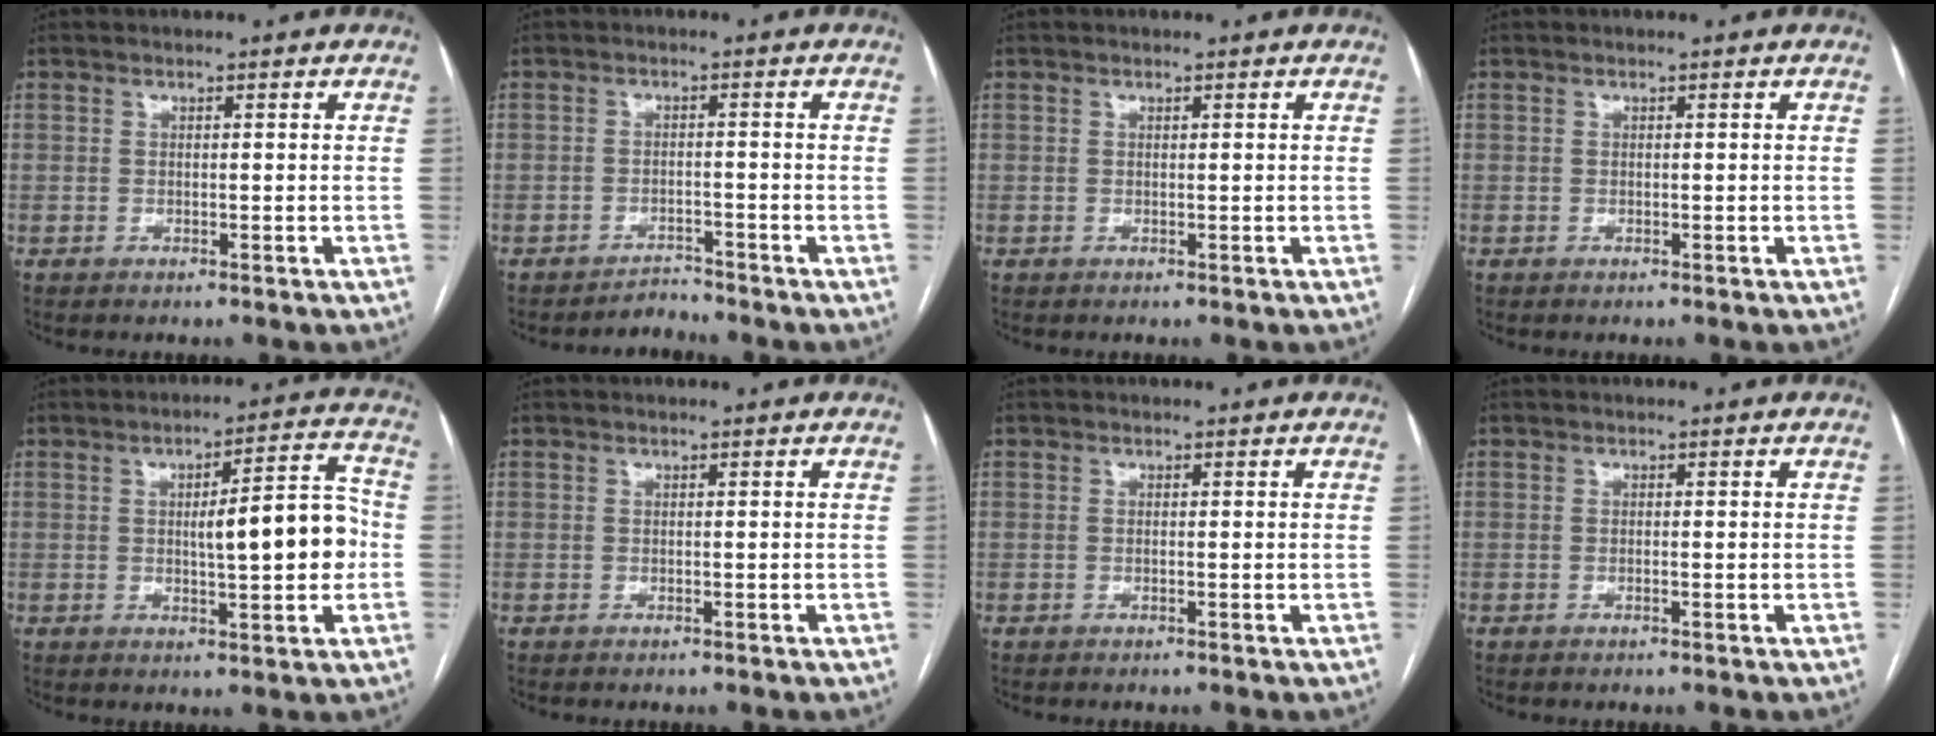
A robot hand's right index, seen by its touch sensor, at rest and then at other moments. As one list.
[{"total": 2.2, "force": [-2.0, 0.1, -0.7], "torque": [0.019, -0.008, -0.032]}, {"total": 0.0}, {"total": 0.0}, {"total": 10.5, "force": [-0.4, 2.2, 10.3], "torque": [-0.139, 0.022, -0.002]}, {"total": 0.0}, {"total": 0.0}, {"total": 0.0}]